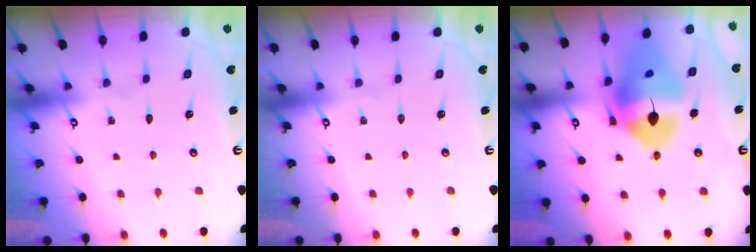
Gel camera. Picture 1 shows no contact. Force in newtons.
{"total": 0.0}
{"total": 17.9, "press": 17.8, "slide": 1.9}